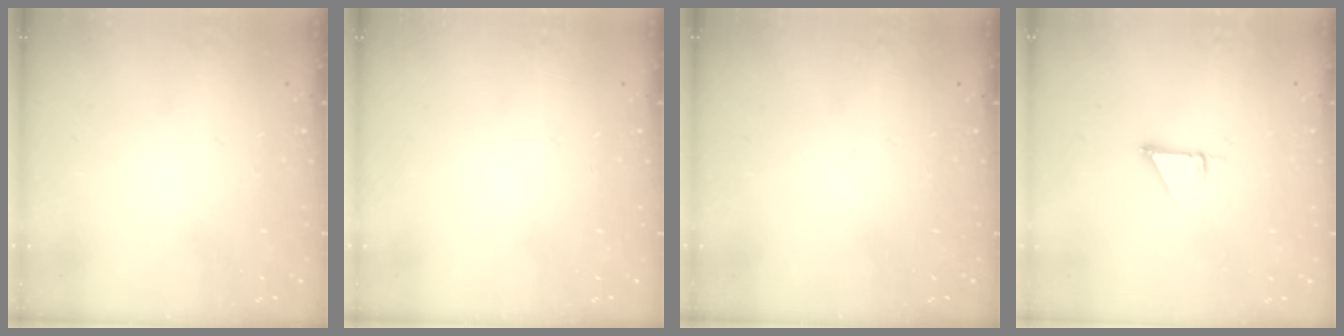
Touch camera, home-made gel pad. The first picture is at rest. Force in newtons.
{"total": 0.0}
{"total": 0.0}
{"total": 1.0, "press": 1.0, "slide": 0.1}